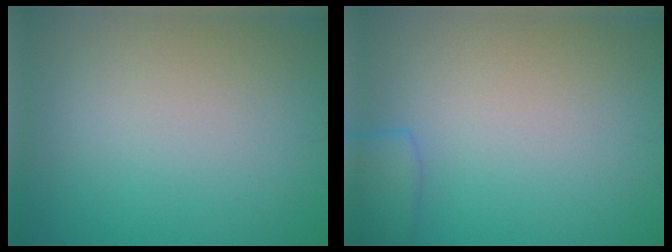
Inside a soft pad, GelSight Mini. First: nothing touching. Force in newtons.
{"total": 2.2, "press": 2.2, "slide": 0.1}